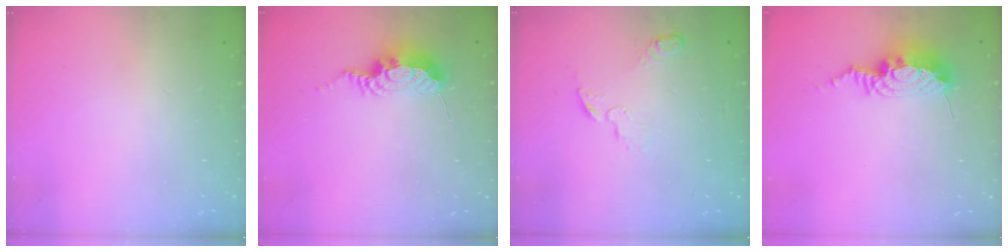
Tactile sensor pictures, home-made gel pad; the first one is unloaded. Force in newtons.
{"total": 8.7, "press": 8.7, "slide": 0.9}
{"total": 5.2, "press": 5.2, "slide": 0.6}
{"total": 10.3, "press": 10.2, "slide": 1.0}